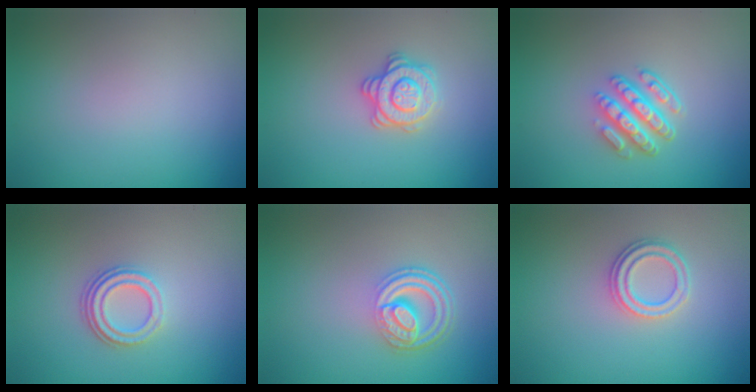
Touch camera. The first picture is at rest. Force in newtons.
{"total": 2.8, "press": 2.6, "slide": 1.0}
{"total": 4.6, "press": 3.3, "slide": 3.2}
{"total": 3.2, "press": 2.3, "slide": 2.2}
{"total": 4.3, "press": 3.1, "slide": 3.0}
{"total": 2.3, "press": 2.1, "slide": 1.0}